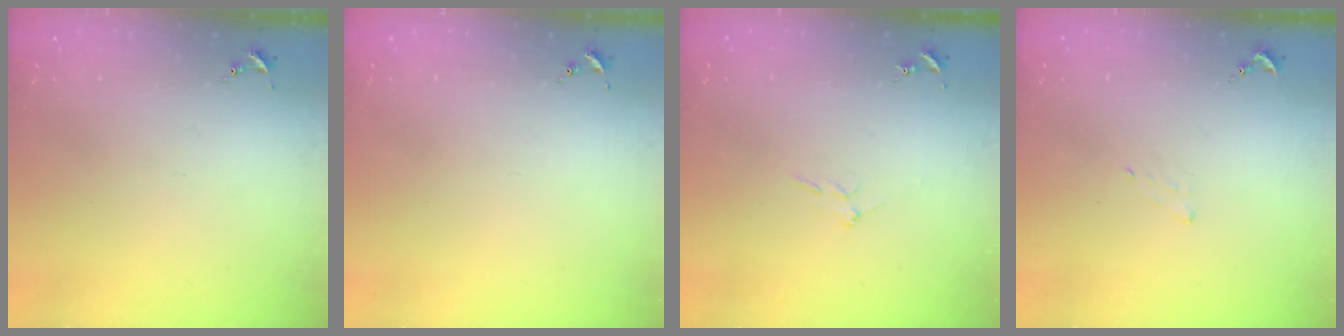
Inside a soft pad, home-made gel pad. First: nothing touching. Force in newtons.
{"total": 0.0}
{"total": 5.0, "press": 5.0, "slide": 0.9}
{"total": 3.8, "press": 3.8, "slide": 0.5}